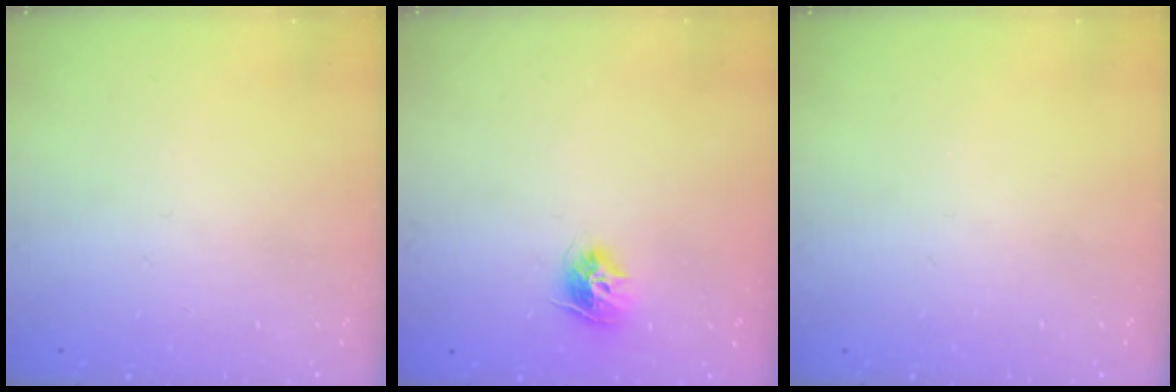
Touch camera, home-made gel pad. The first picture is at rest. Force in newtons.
{"total": 9.6, "press": 9.6, "slide": 0.7}
{"total": 0.0}